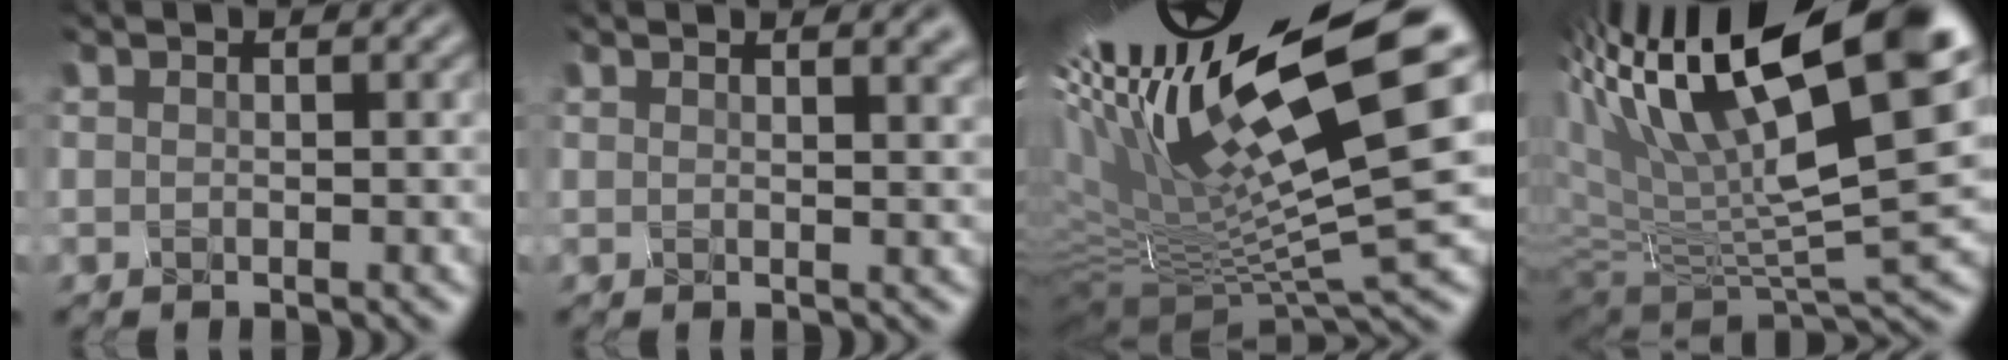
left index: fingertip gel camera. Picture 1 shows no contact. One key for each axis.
{"total": 4.3, "fx": 3.0, "fy": 1.8, "fz": 2.6, "tx": -0.016, "ty": 0.021, "tz": 0.025}
{"total": 16.5, "fx": 2.2, "fy": 3.4, "fz": 16.0, "tx": -0.290, "ty": -0.006, "tz": 0.069}
{"total": 15.2, "fx": 5.1, "fy": 5.6, "fz": 13.2, "tx": -0.273, "ty": 0.017, "tz": 0.105}